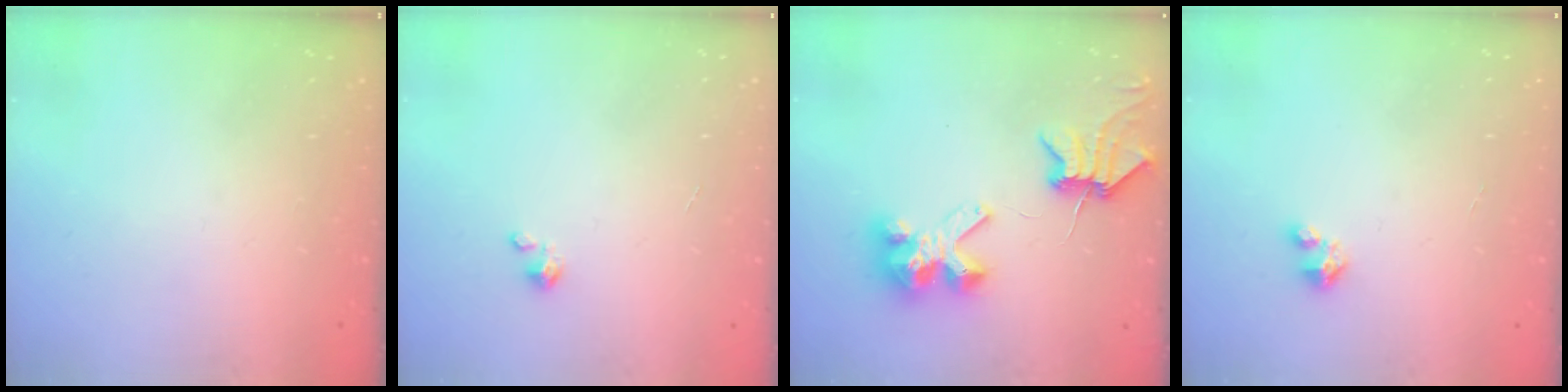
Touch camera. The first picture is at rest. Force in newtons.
{"total": 2.3, "press": 2.3, "slide": 0.2}
{"total": 7.8, "press": 7.7, "slide": 1.0}
{"total": 1.4, "press": 1.4, "slide": 0.2}